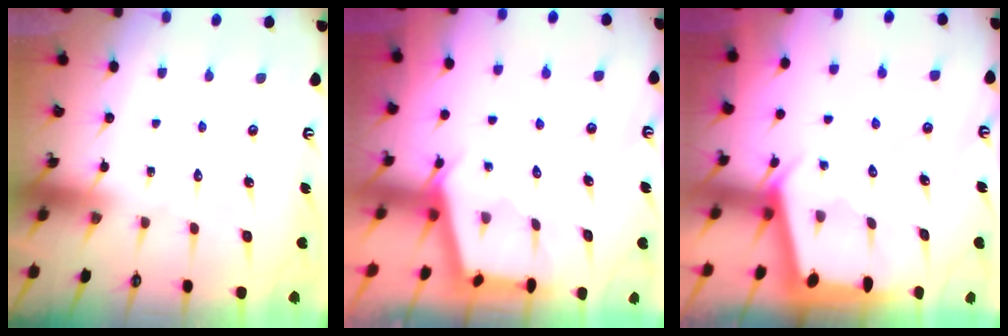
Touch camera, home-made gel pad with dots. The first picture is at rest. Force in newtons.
{"total": 2.8, "press": 2.8, "slide": 0.3}
{"total": 2.4, "press": 2.4, "slide": 0.3}